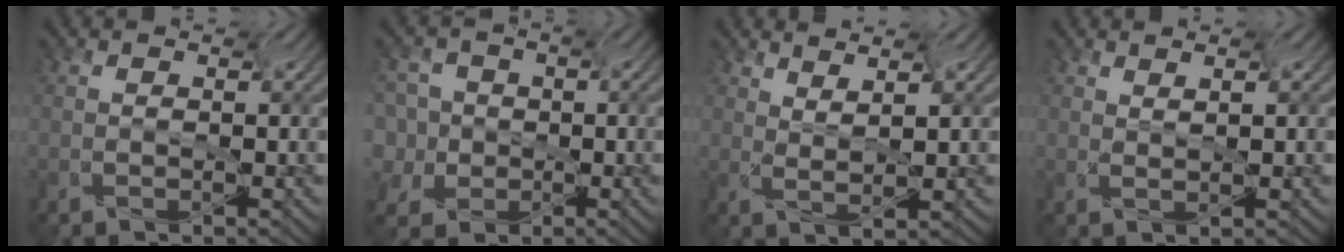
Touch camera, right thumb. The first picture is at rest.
{"total": 7.4, "force": [1.4, 6.7, 2.8], "torque": [-0.139, 0.035, 0.033]}
{"total": 3.5, "force": [2.8, -0.1, 2.0], "torque": [-0.046, -0.009, 0.052]}
{"total": 2.1, "force": [1.9, -0.3, 0.8], "torque": [-0.010, -0.010, 0.033]}